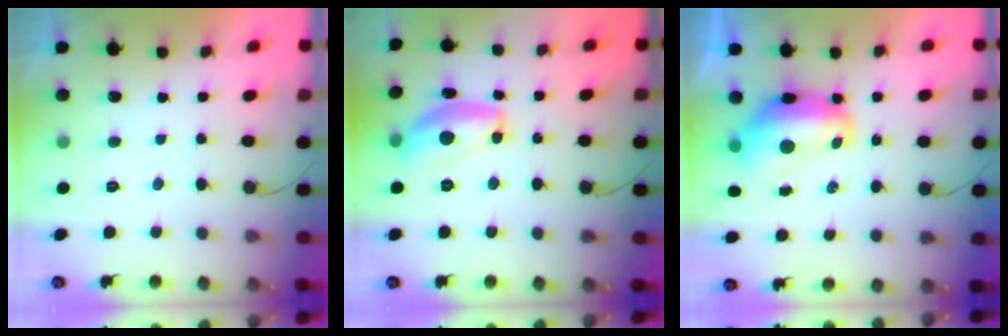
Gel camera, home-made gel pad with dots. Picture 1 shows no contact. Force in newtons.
{"total": 14.0, "press": 14.0, "slide": 0.7}
{"total": 12.5, "press": 12.5, "slide": 1.2}